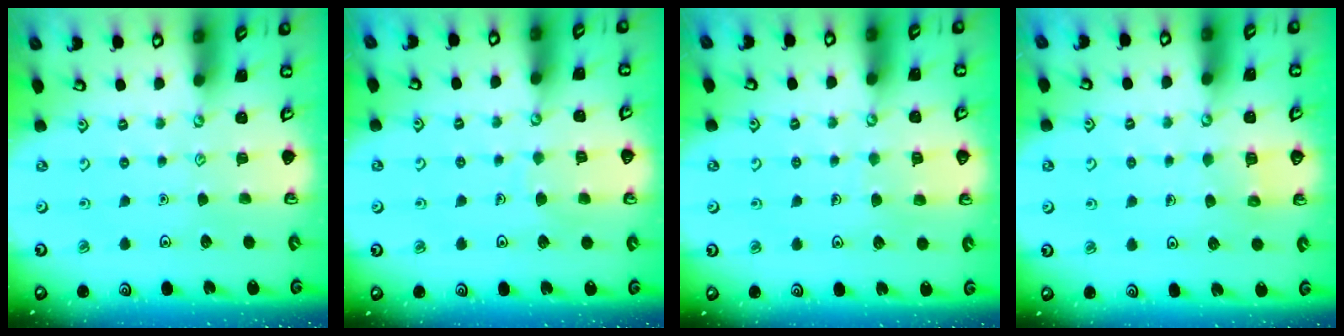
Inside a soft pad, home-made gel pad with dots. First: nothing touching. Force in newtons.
{"total": 4.9, "press": 4.9, "slide": 0.3}
{"total": 5.6, "press": 5.6, "slide": 0.5}
{"total": 4.0, "press": 4.0, "slide": 0.4}